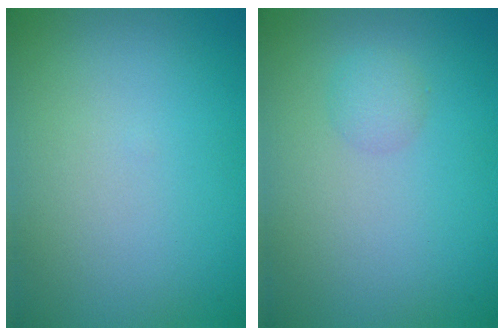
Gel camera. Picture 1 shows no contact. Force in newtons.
{"total": 1.3, "press": 1.3, "slide": 0.0}